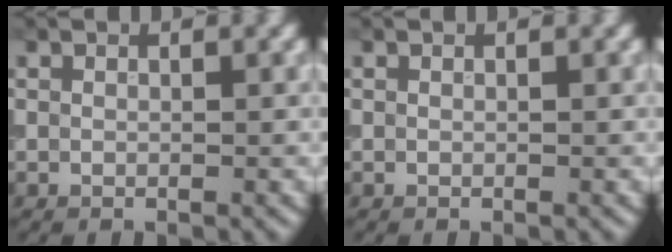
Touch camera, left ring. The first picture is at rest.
{"total": 0.0}